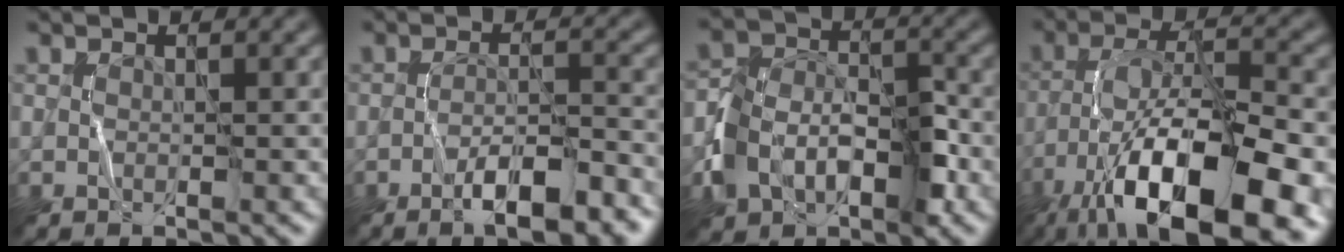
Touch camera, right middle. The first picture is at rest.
{"total": 5.2, "force": [-3.5, 1.0, 3.6], "torque": [-0.053, 0.012, -0.054]}
{"total": 5.7, "force": [-2.5, 4.1, 3.1], "torque": [-0.048, 0.005, -0.048]}
{"total": 16.3, "force": [-8.9, 6.0, 12.3], "torque": [-0.204, -0.001, -0.151]}